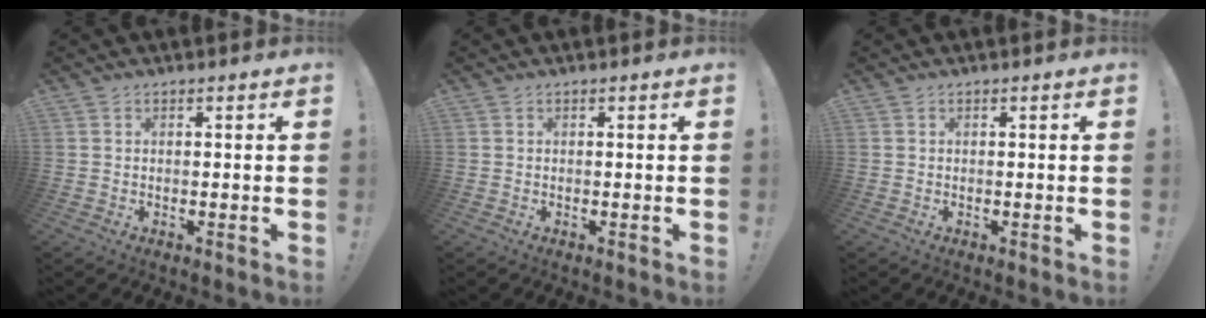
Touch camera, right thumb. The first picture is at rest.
{"total": 0.0}
{"total": 0.0}